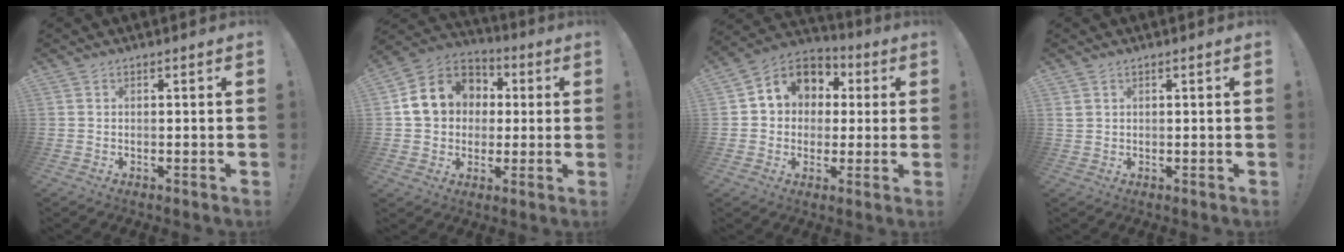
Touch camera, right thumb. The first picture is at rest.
{"total": 14.2, "force": [2.4, 12.4, 6.6], "torque": [-0.094, 0.008, 0.057]}
{"total": 10.1, "force": [2.1, 9.0, 4.0], "torque": [-0.056, -0.005, 0.047]}
{"total": 1.6, "force": [0.9, 1.1, 0.8], "torque": [-0.006, 0.000, 0.016]}